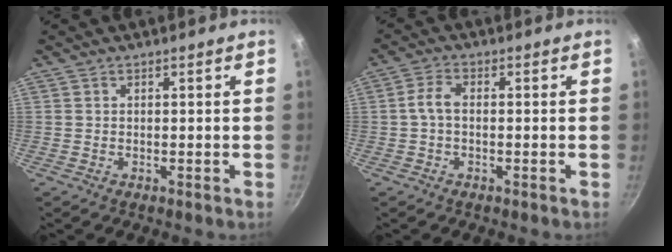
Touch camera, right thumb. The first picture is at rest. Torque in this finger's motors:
{"motor_torque": [2.55, 2.46, 1.18, -0.87, 0.27]}